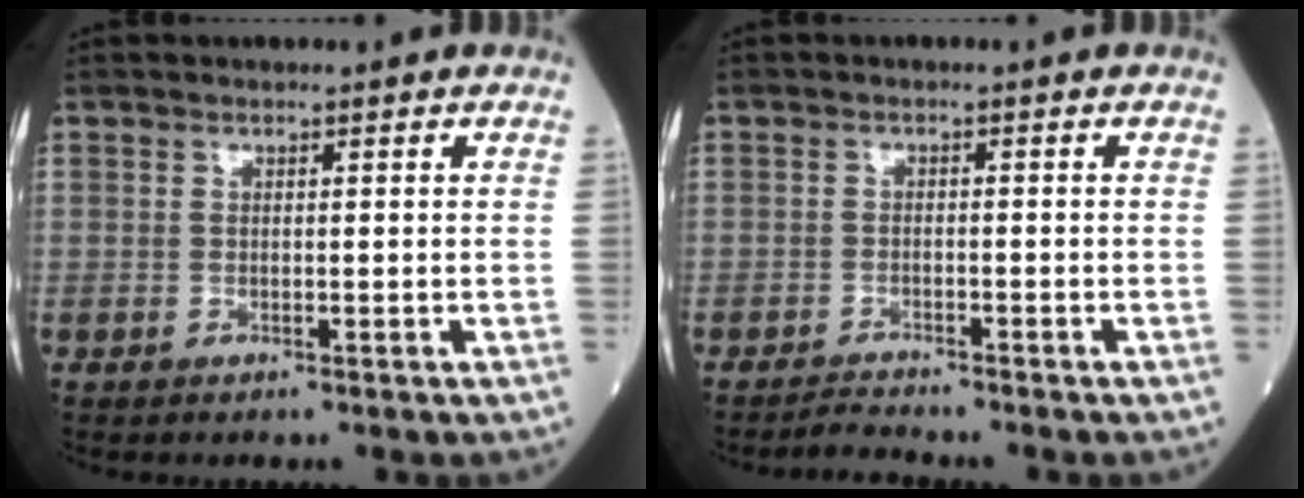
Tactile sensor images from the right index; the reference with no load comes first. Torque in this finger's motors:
{"motor_torque": [-0.98, -0.70, -0.42, -0.14]}